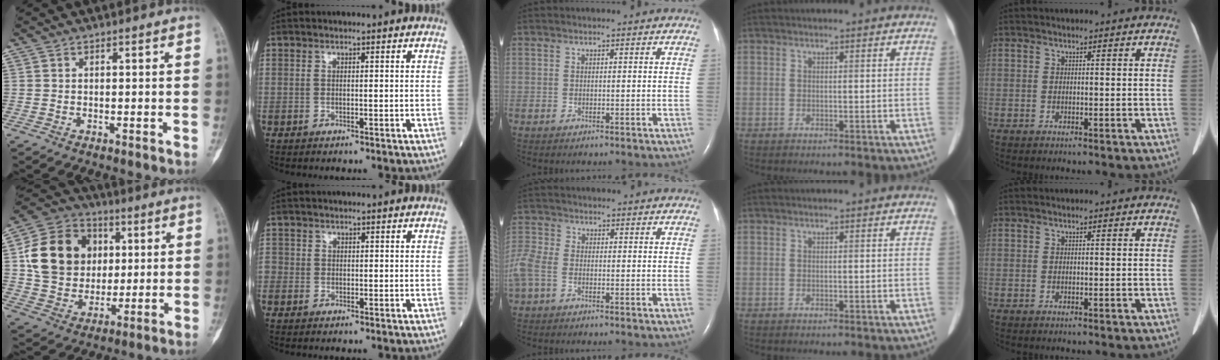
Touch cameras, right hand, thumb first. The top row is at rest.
{"thumb": {"total": 18.2, "force": [3.5, 15.2, 9.4], "torque": [-0.146, 0.010, 0.067]}, "index": {"total": 2.3, "force": [-0.4, 2.1, 0.9], "torque": [-0.021, 0.010, -0.010]}, "middle": {"total": 7.4, "force": [-2.1, 5.1, 4.9], "torque": [-0.155, 0.009, -0.042]}}